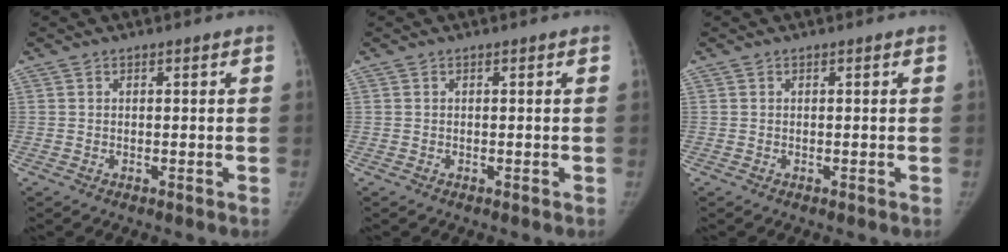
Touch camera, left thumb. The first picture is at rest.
{"total": 0.0}
{"total": 0.0}